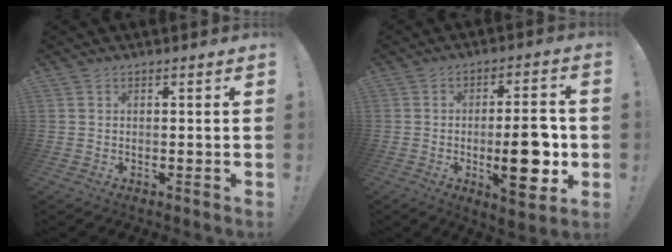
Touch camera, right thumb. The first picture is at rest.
{"total": 14.9, "force": [-2.7, 4.8, 13.9], "torque": [-0.212, 0.001, -0.041]}